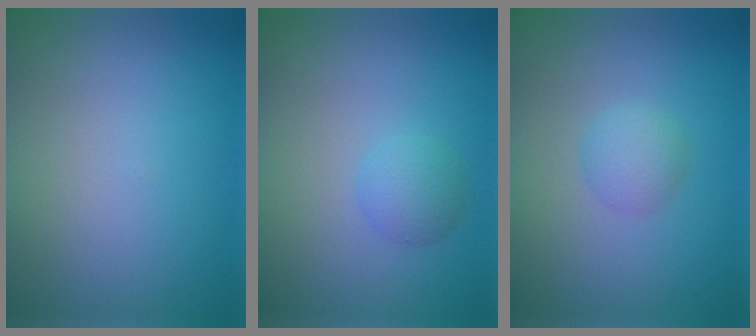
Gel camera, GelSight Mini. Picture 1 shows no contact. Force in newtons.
{"total": 1.7, "press": 1.7, "slide": 0.0}
{"total": 1.7, "press": 1.7, "slide": 0.0}